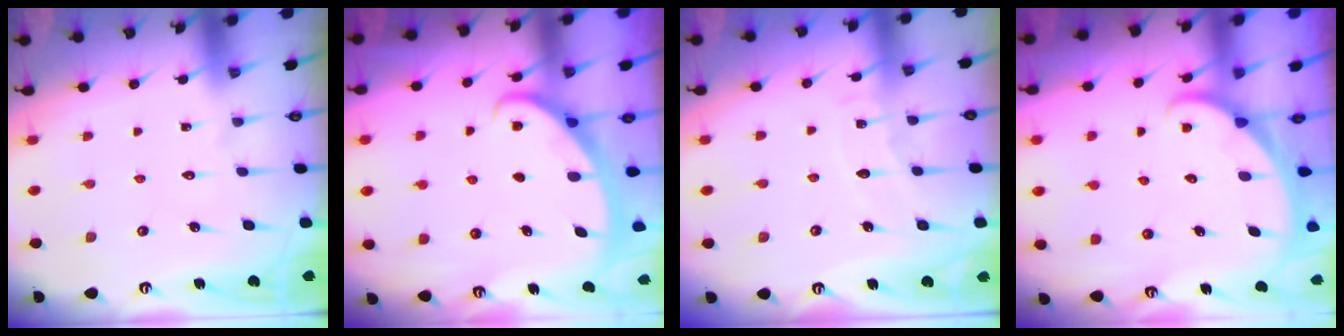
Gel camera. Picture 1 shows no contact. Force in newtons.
{"total": 2.8, "press": 2.8, "slide": 0.4}
{"total": 5.0, "press": 5.0, "slide": 0.5}
{"total": 2.1, "press": 2.1, "slide": 0.0}